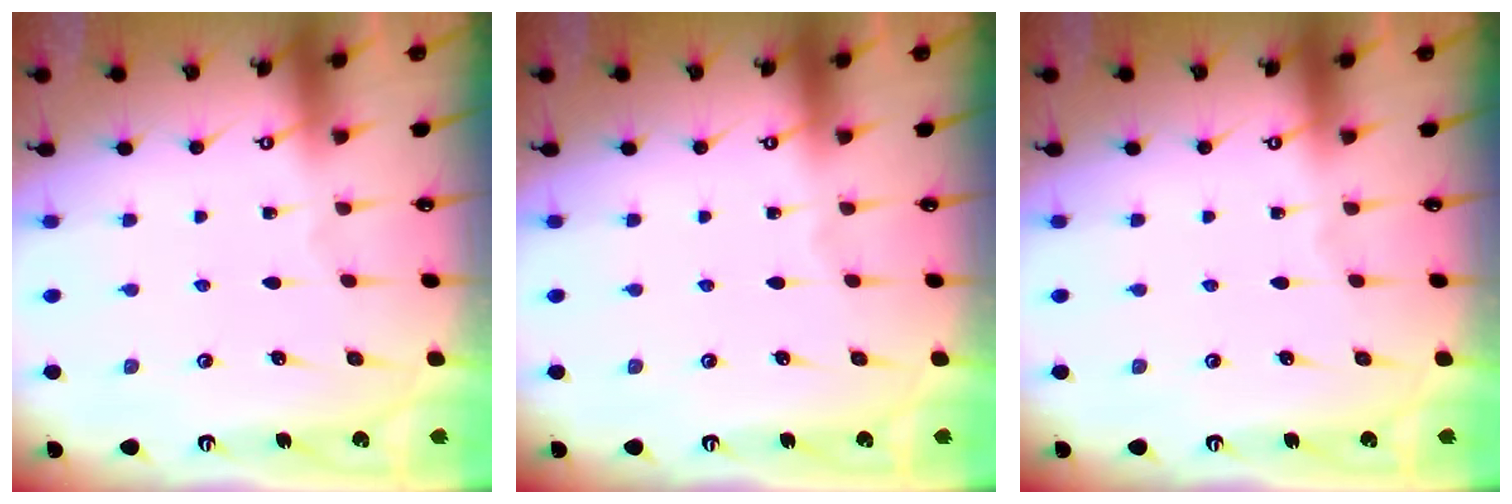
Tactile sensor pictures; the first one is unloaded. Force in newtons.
{"total": 0.0}
{"total": 0.0}